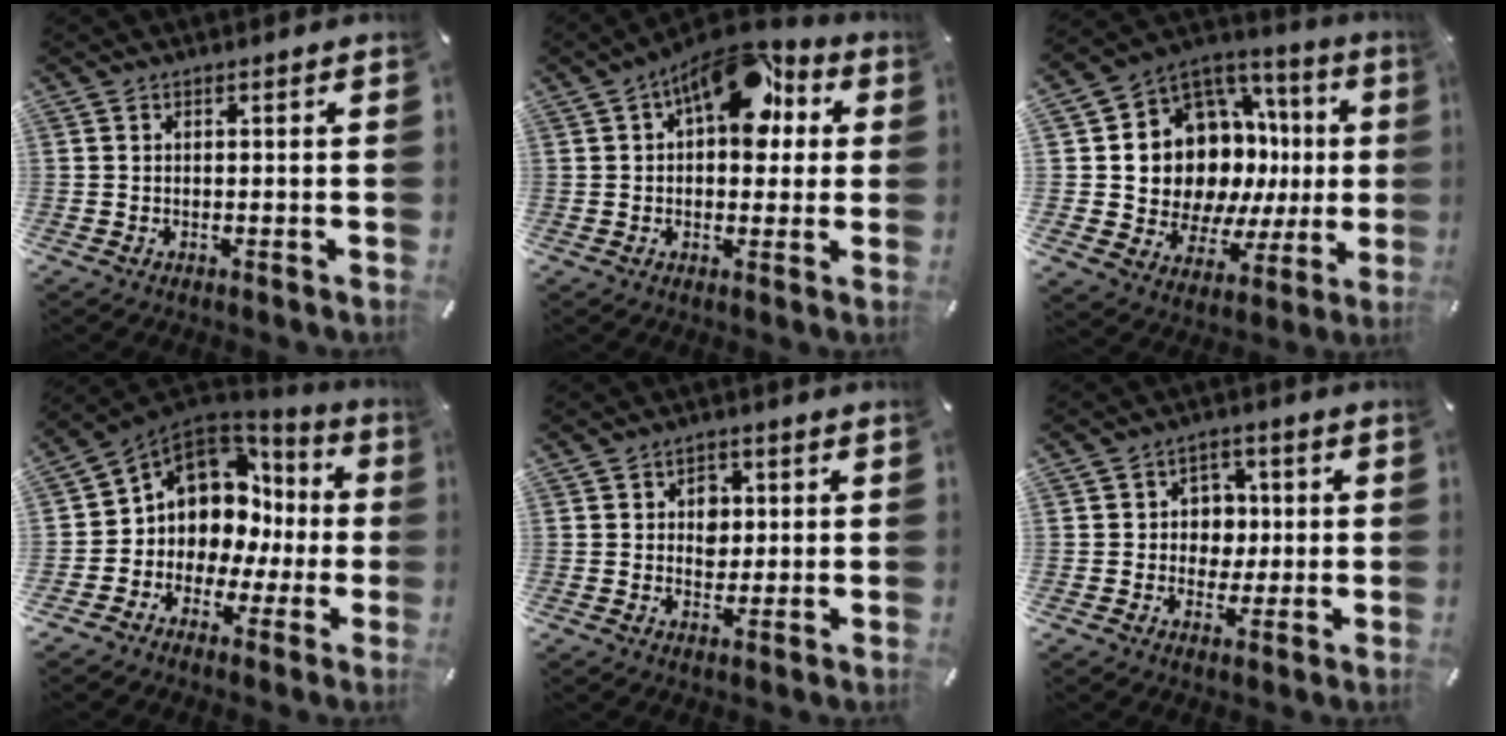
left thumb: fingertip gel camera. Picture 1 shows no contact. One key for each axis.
{"total": 15.6, "fx": 6.9, "fy": 8.6, "fz": 11.0, "tx": -0.146, "ty": -0.034, "tz": 0.120}
{"total": 13.6, "fx": 3.3, "fy": 11.3, "fz": 6.9, "tx": -0.112, "ty": -0.064, "tz": 0.079}
{"total": 10.1, "fx": 3.1, "fy": 8.9, "fz": 3.8, "tx": -0.080, "ty": -0.040, "tz": 0.068}
{"total": 4.9, "fx": 0.7, "fy": 4.2, "fz": 2.3, "tx": -0.022, "ty": -0.002, "tz": 0.005}
{"total": 6.5, "fx": 0.2, "fy": 6.1, "fz": 2.1, "tx": -0.024, "ty": 0.006, "tz": 0.001}